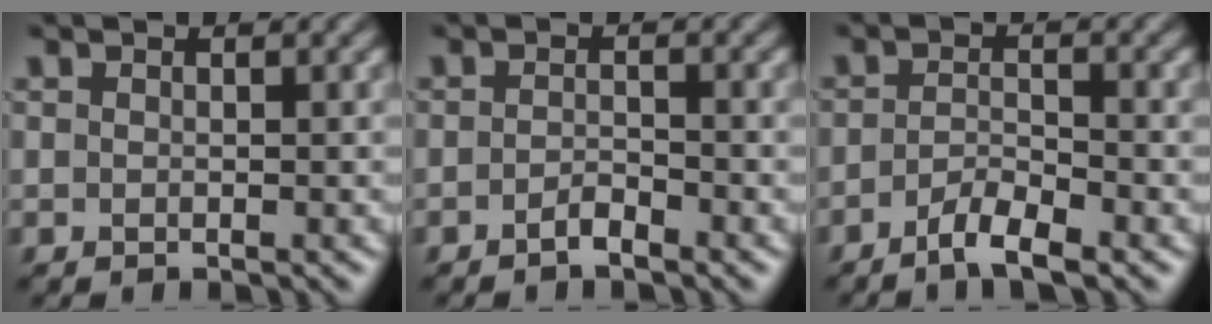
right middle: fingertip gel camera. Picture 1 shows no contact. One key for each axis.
{"total": 1.4, "fx": -1.0, "fy": 0.3, "fz": 0.9, "tx": -0.018, "ty": 0.002, "tz": -0.020}
{"total": 3.0, "fx": -2.0, "fy": 0.6, "fz": 2.1, "tx": -0.040, "ty": 0.002, "tz": -0.042}